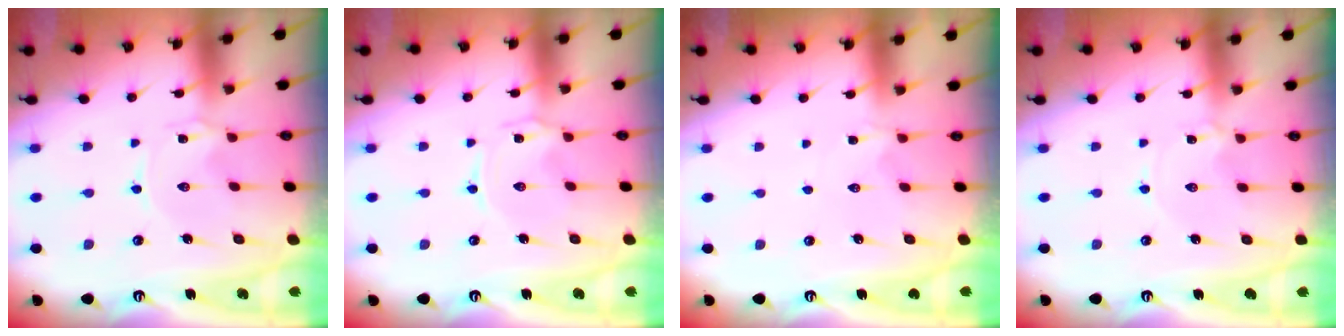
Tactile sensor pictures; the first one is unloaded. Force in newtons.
{"total": 0.0}
{"total": 1.5, "press": 1.4, "slide": 0.6}
{"total": 1.1, "press": 1.0, "slide": 0.1}